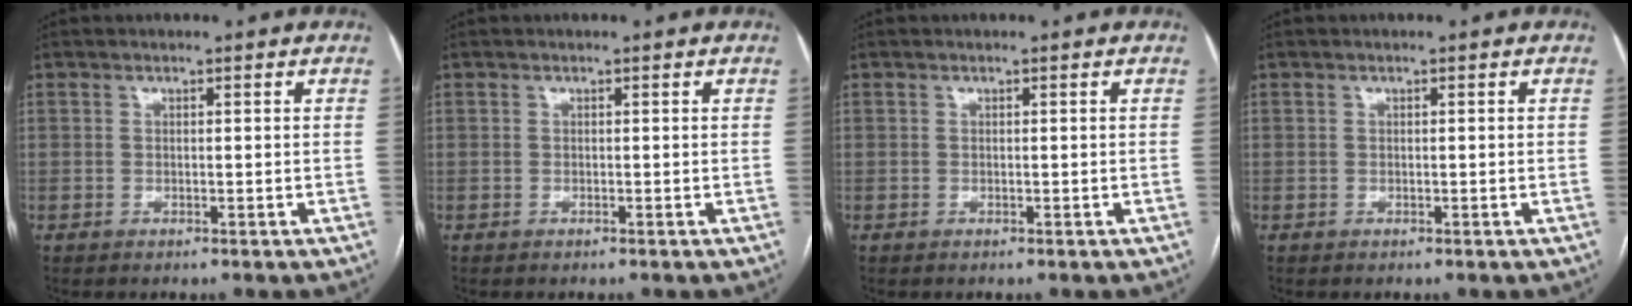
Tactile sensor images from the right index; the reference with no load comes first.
{"total": 0.0}
{"total": 0.0}
{"total": 0.0}